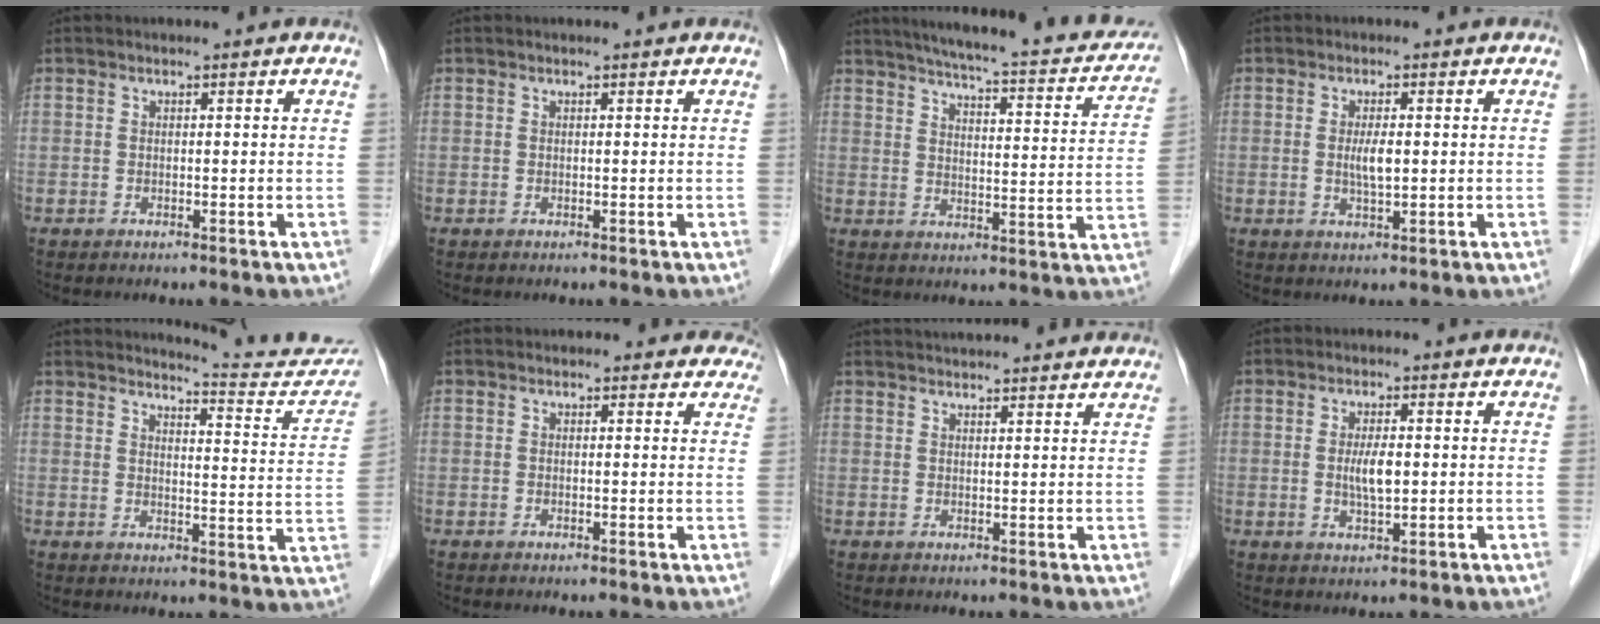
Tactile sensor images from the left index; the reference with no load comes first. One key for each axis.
{"total": 0.9, "fx": 0.9, "fy": 0.1, "fz": 0.2, "tx": -0.008, "ty": 0.005, "tz": 0.008}
{"total": 22.4, "fx": 19.3, "fy": 3.8, "fz": 10.8, "tx": -0.150, "ty": -0.011, "tz": 0.234}
{"total": 2.9, "fx": 0.0, "fy": 0.6, "fz": 2.8, "tx": -0.054, "ty": -0.006, "tz": 0.001}
{"total": 14.0, "fx": 13.9, "fy": 0.7, "fz": 1.9, "tx": -0.008, "ty": -0.077, "tz": 0.145}
{"total": 3.6, "fx": 3.1, "fy": 1.9, "fz": 0.0, "tx": 0.026, "ty": -0.013, "tz": 0.009}
{"total": 12.8, "fx": 12.0, "fy": 1.1, "fz": 4.2, "tx": -0.058, "ty": 0.029, "tz": 0.150}
{"total": 3.7, "fx": -0.1, "fy": 1.0, "fz": 3.5, "tx": -0.068, "ty": -0.005, "tz": -0.001}